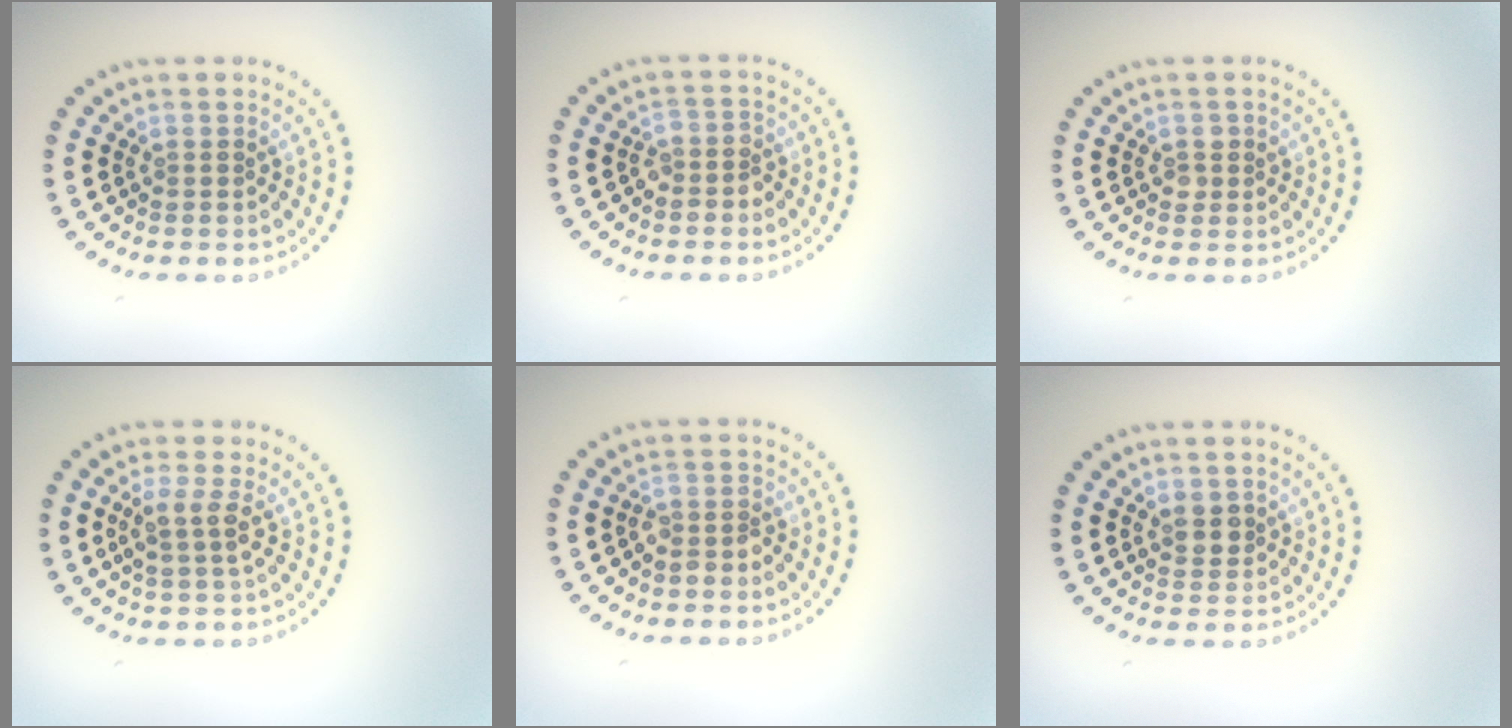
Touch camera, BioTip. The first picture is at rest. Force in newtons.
{"total": 1.7, "press": 1.4, "slide": 0.9}
{"total": 0.9, "press": 0.9, "slide": 0.1}
{"total": 2.1, "press": 1.8, "slide": 1.2}
{"total": 1.7, "press": 1.4, "slide": 1.0}
{"total": 1.8, "press": 1.7, "slide": 0.6}